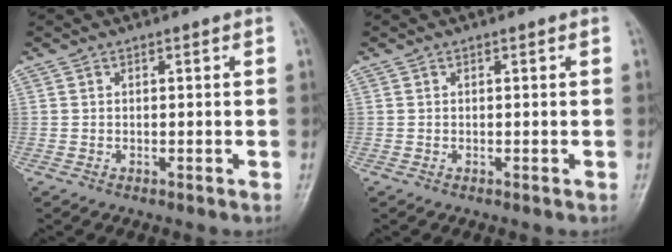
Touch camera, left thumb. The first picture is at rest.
{"total": 0.0}